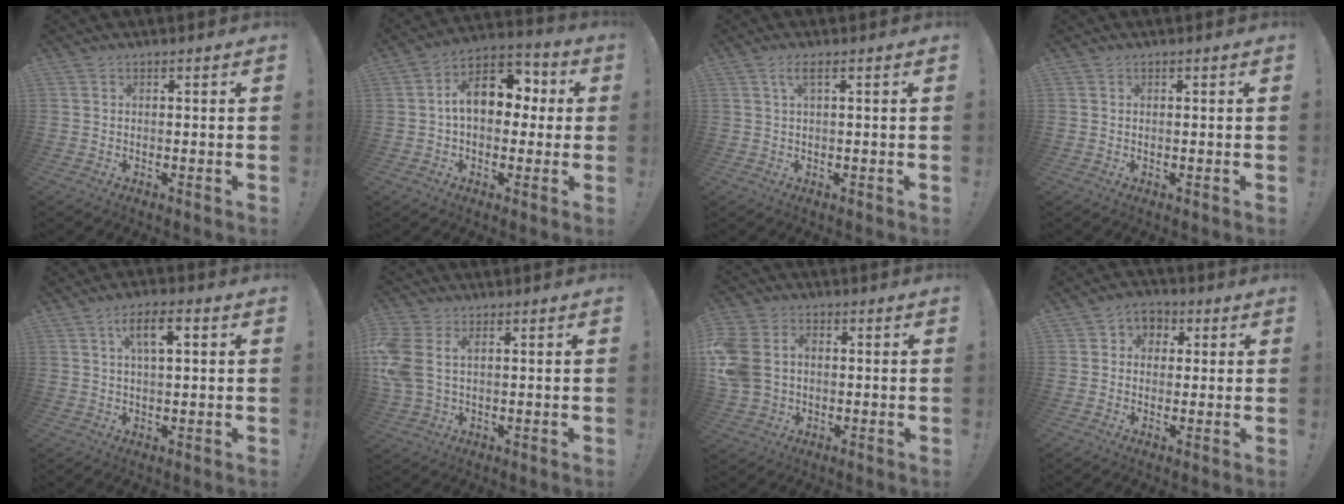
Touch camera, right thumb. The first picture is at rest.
{"total": 14.1, "force": [2.0, 9.4, 10.3], "torque": [-0.145, 0.012, 0.041]}
{"total": 2.7, "force": [0.9, 0.4, 2.5], "torque": [-0.046, 0.001, 0.013]}
{"total": 0.0}
{"total": 6.9, "force": [2.4, 2.4, 6.0], "torque": [-0.095, 0.001, 0.034]}
{"total": 8.0, "force": [2.0, 5.3, 5.7], "torque": [-0.128, -0.005, 0.043]}
{"total": 11.7, "force": [0.8, 9.2, 7.1], "torque": [-0.164, 0.010, 0.021]}
{"total": 5.4, "force": [0.3, 5.0, 1.9], "torque": [-0.020, 0.008, 0.007]}